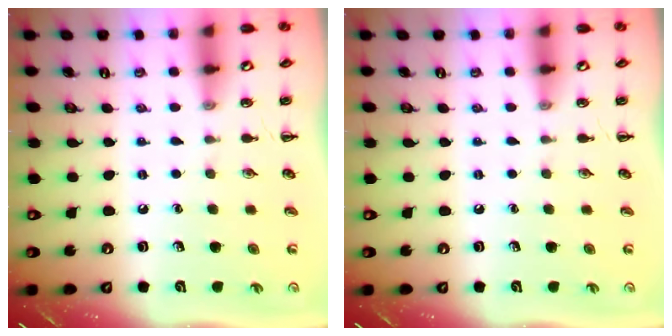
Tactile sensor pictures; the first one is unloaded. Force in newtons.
{"total": 0.0}